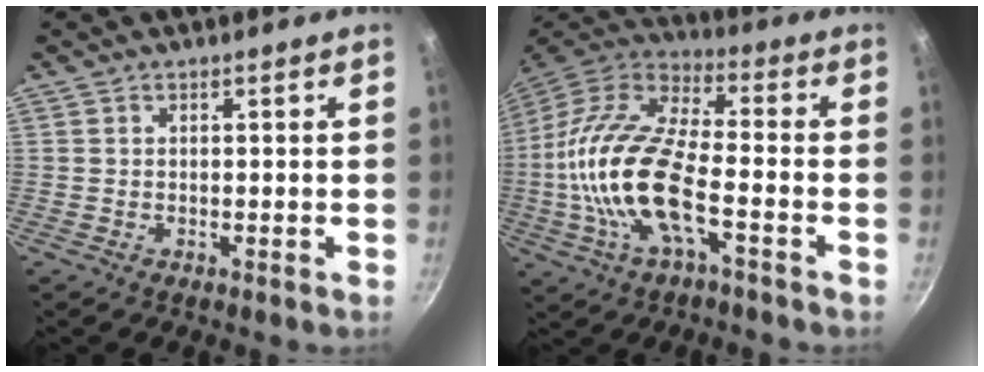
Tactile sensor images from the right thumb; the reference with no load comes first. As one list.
[{"total": 19.8, "force": [-4.6, 8.0, 17.4], "torque": [-0.342, 0.034, -0.104]}]